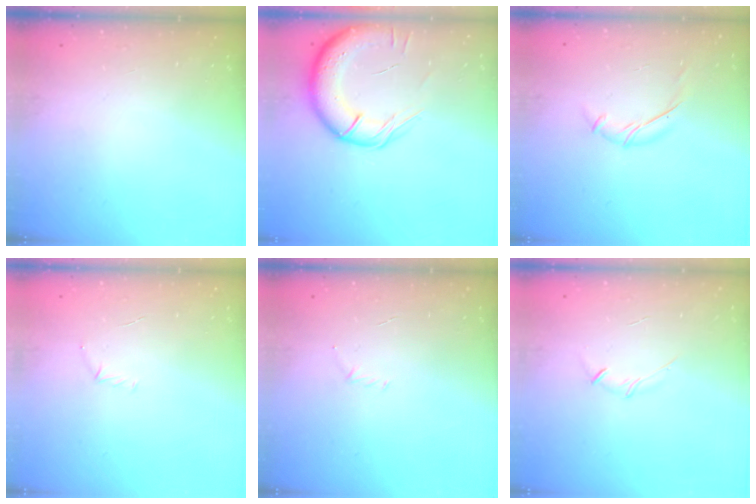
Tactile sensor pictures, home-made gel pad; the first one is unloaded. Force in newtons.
{"total": 15.4, "press": 14.9, "slide": 4.0}
{"total": 7.7, "press": 7.6, "slide": 0.8}
{"total": 4.7, "press": 4.5, "slide": 1.3}
{"total": 2.9, "press": 2.8, "slide": 0.8}
{"total": 3.5, "press": 3.3, "slide": 1.0}